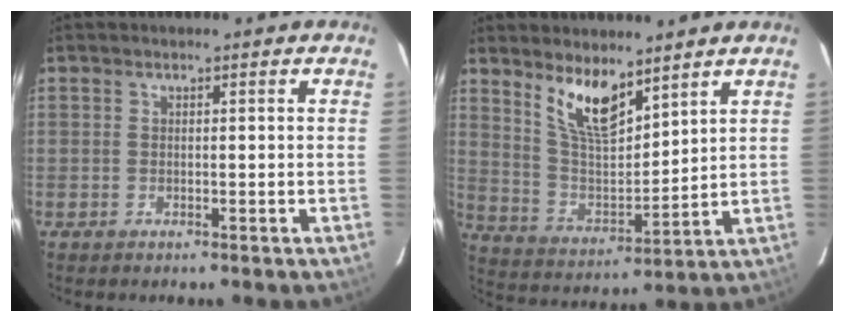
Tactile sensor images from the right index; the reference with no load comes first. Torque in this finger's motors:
{"motor_torque": [0.82, 0.81, 0.39, 0.11]}